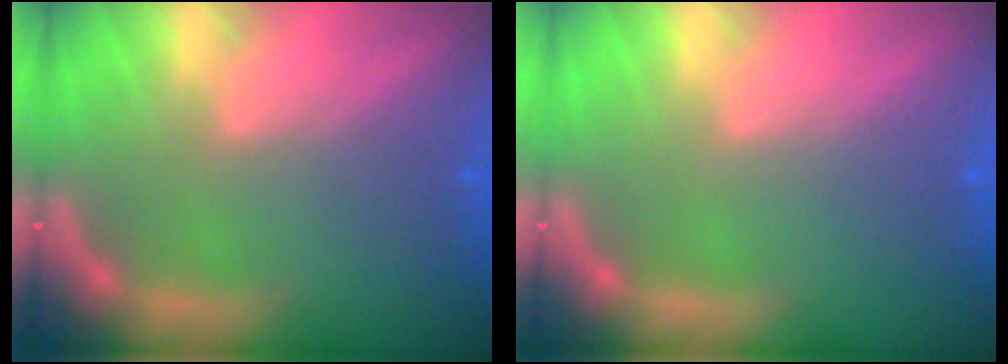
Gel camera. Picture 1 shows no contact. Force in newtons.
{"total": 0.0}